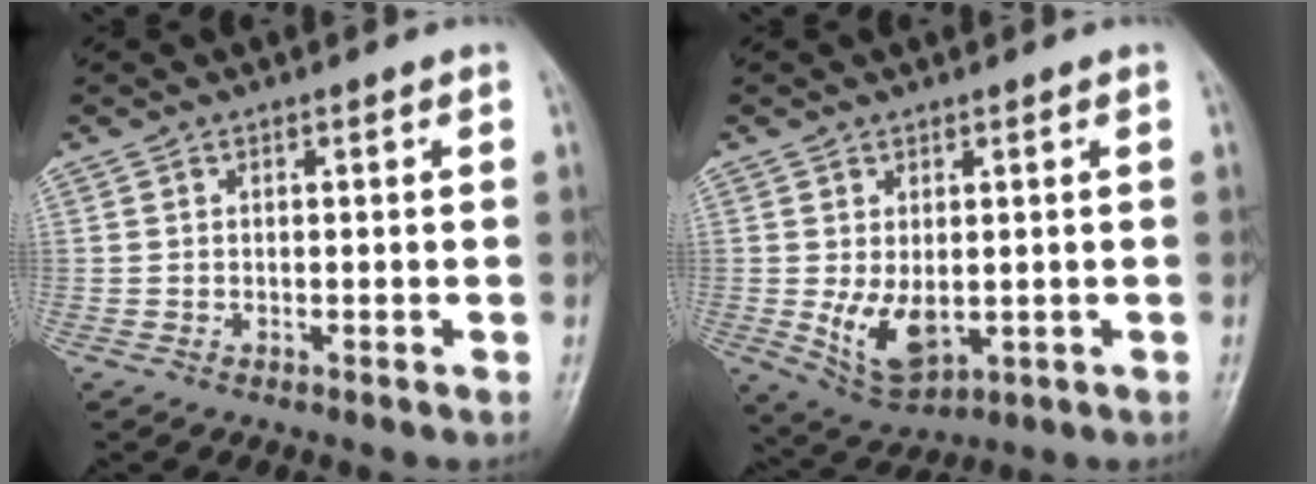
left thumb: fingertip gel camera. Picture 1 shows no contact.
{"total": 7.2, "force": [-0.2, 4.1, 6.0], "torque": [-0.094, -0.017, 0.016]}